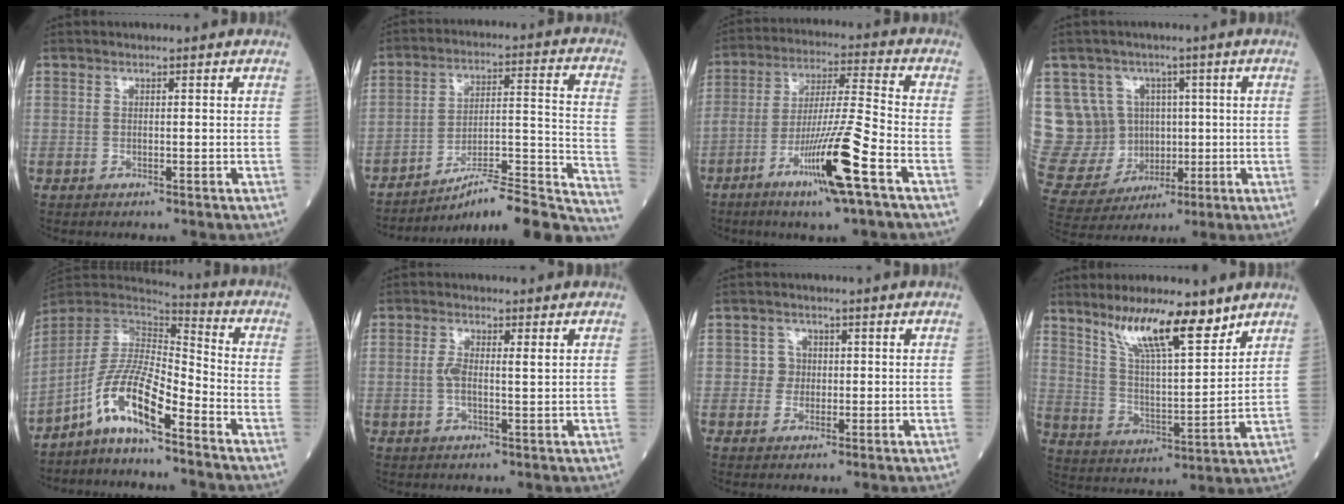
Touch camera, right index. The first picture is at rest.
{"total": 22.0, "force": [-19.7, 0.6, 9.6], "torque": [-0.078, 0.023, -0.286]}
{"total": 13.3, "force": [-6.5, -0.5, 11.7], "torque": [-0.220, -0.016, -0.117]}
{"total": 14.2, "force": [2.8, 13.3, 4.1], "torque": [-0.115, 0.055, 0.083]}
{"total": 10.7, "force": [-6.4, 2.0, 8.4], "torque": [-0.172, 0.010, -0.126]}
{"total": 3.4, "force": [0.6, 0.9, 3.2], "torque": [-0.066, 0.008, 0.011]}
{"total": 2.0, "force": [0.0, 2.0, 0.2], "torque": [0.005, 0.006, -0.004]}
{"total": 12.6, "force": [9.1, 2.2, 8.4], "torque": [-0.151, -0.003, 0.166]}